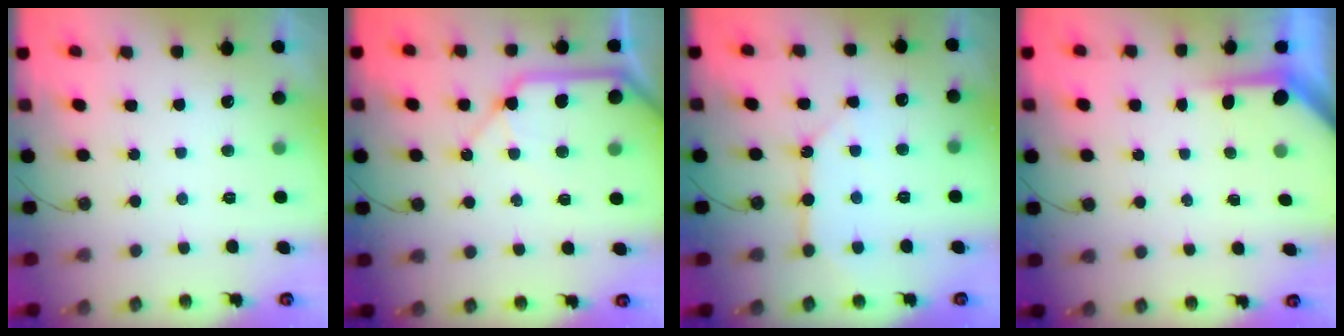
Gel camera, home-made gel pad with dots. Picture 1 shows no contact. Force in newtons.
{"total": 11.7, "press": 11.6, "slide": 1.5}
{"total": 8.3, "press": 8.3, "slide": 0.6}
{"total": 3.7, "press": 3.7, "slide": 0.3}